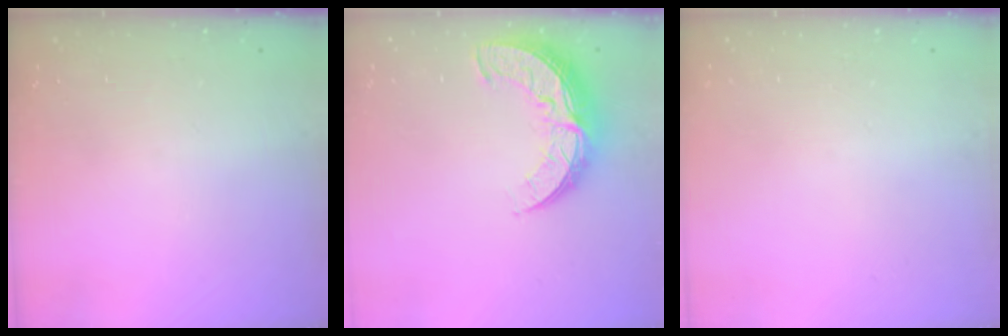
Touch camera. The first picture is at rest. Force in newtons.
{"total": 11.4, "press": 11.3, "slide": 0.8}
{"total": 0.0}